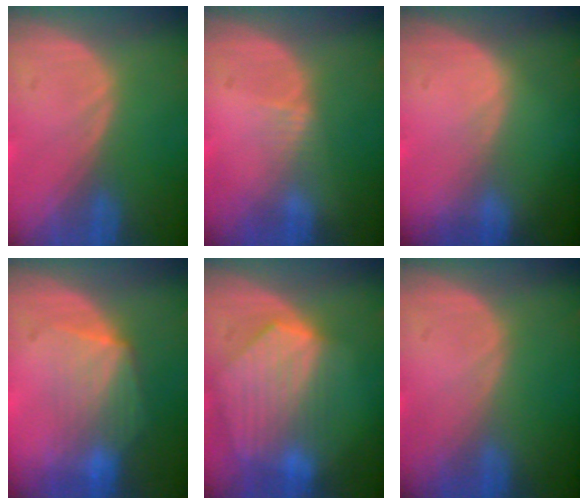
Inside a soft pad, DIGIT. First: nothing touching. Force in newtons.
{"total": 1.4, "press": 1.1, "slide": 0.8}
{"total": 0.5, "press": 0.3, "slide": 0.4}
{"total": 6.9, "press": 6.3, "slide": 2.9}
{"total": 9.2, "press": 8.1, "slide": 4.4}
{"total": 0.0}